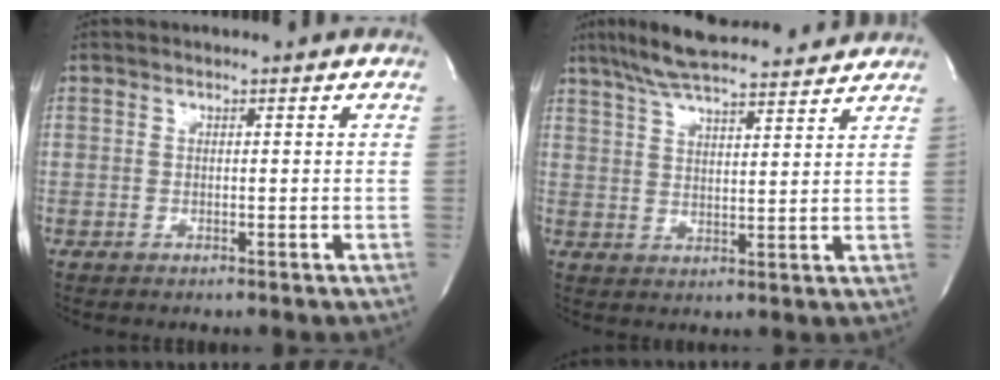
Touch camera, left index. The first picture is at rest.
{"total": 15.4, "force": [13.7, 2.1, 6.8], "torque": [-0.122, 0.029, 0.208]}